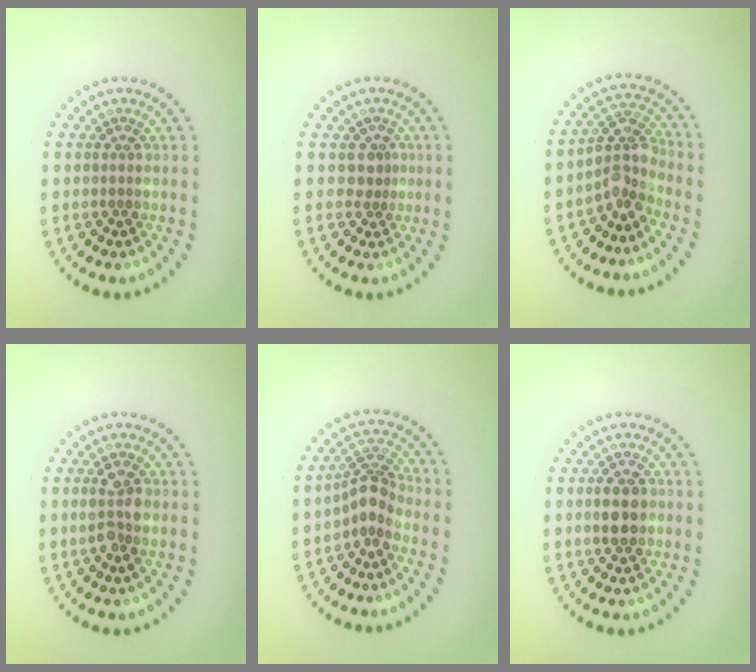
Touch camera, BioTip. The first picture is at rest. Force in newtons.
{"total": 1.2, "press": 0.8, "slide": 0.9}
{"total": 3.2, "press": 2.7, "slide": 1.7}
{"total": 2.5, "press": 2.5, "slide": 0.4}
{"total": 2.8, "press": 2.1, "slide": 2.0}
{"total": 2.8, "press": 2.8, "slide": 0.2}